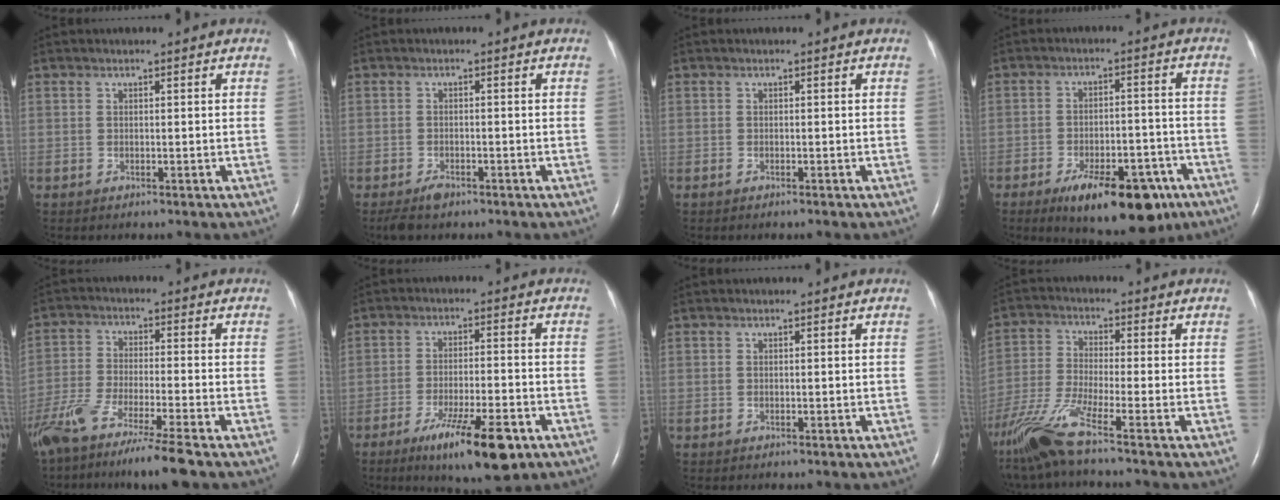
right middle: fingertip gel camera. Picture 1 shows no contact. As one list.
[{"total": 2.4, "force": [-1.9, 0.8, 1.3], "torque": [-0.035, -0.005, -0.030]}, {"total": 0.6, "force": [-0.5, 0.0, 0.3], "torque": [-0.012, -0.002, -0.009]}, {"total": 14.1, "force": [-8.9, 5.4, 9.5], "torque": [-0.114, 0.003, -0.124]}, {"total": 13.4, "force": [-10.4, -0.6, 8.4], "torque": [-0.159, -0.049, -0.180]}, {"total": 11.6, "force": [-6.6, 1.7, 9.3], "torque": [-0.158, -0.023, -0.100]}, {"total": 0.0}, {"total": 11.1, "force": [-8.1, -1.0, 7.5], "torque": [-0.165, -0.027, -0.158]}]